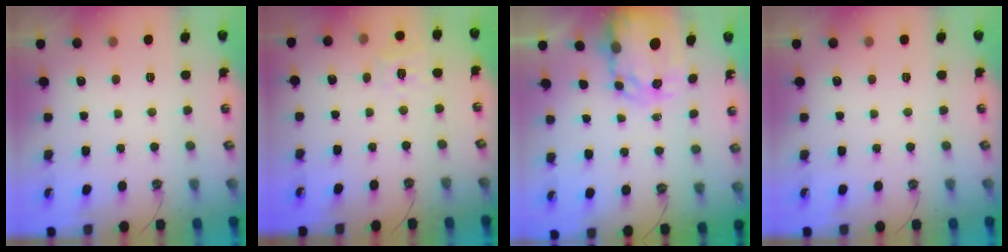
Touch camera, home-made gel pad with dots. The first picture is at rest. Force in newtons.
{"total": 7.6, "press": 7.6, "slide": 0.4}
{"total": 5.8, "press": 5.8, "slide": 0.2}
{"total": 0.0}